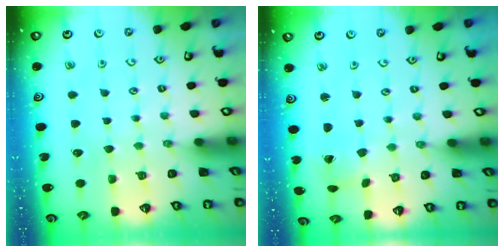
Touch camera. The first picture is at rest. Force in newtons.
{"total": 1.2, "press": 1.1, "slide": 0.2}